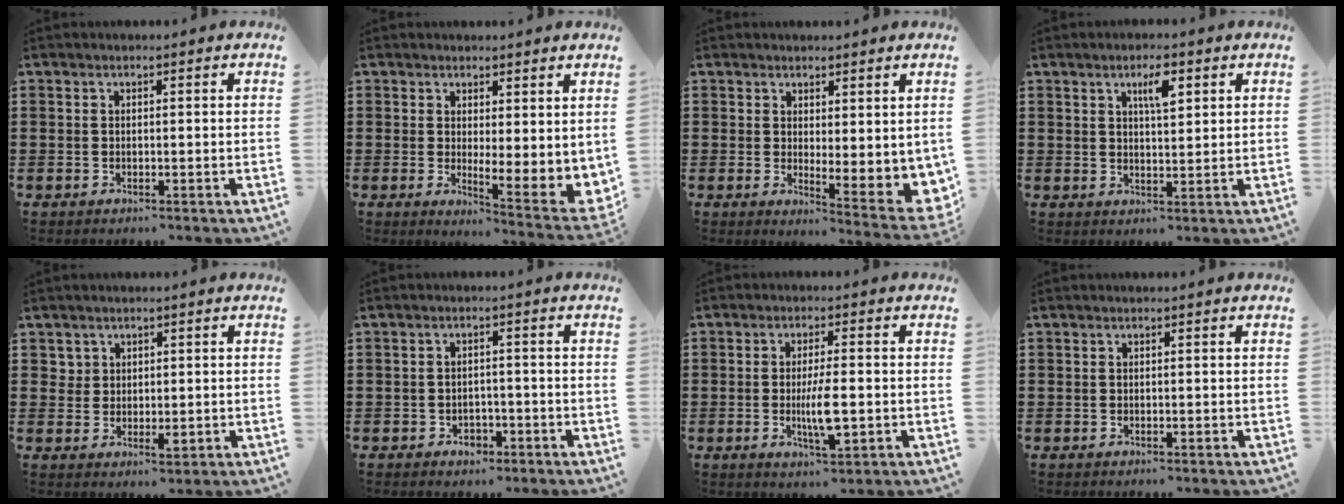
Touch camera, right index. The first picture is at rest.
{"total": 2.0, "force": [1.2, 0.3, 1.5], "torque": [-0.034, -0.024, 0.018]}
{"total": 2.3, "force": [2.0, 0.6, 0.9], "torque": [-0.024, -0.021, 0.033]}
{"total": 3.8, "force": [2.0, 1.1, 3.0], "torque": [-0.049, 0.001, 0.029]}
{"total": 2.4, "force": [1.2, 1.9, 0.9], "torque": [-0.024, 0.007, 0.023]}
{"total": 2.0, "force": [-1.4, 1.3, 0.7], "torque": [-0.018, -0.001, -0.029]}
{"total": 5.8, "force": [-1.0, 1.3, 5.5], "torque": [-0.115, -0.011, -0.022]}
{"total": 0.0}